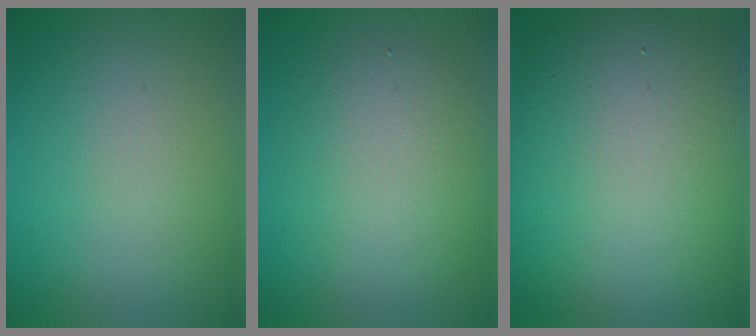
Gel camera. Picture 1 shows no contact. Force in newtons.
{"total": 4.6, "press": 4.6, "slide": 0.4}
{"total": 13.1, "press": 13.1, "slide": 0.2}